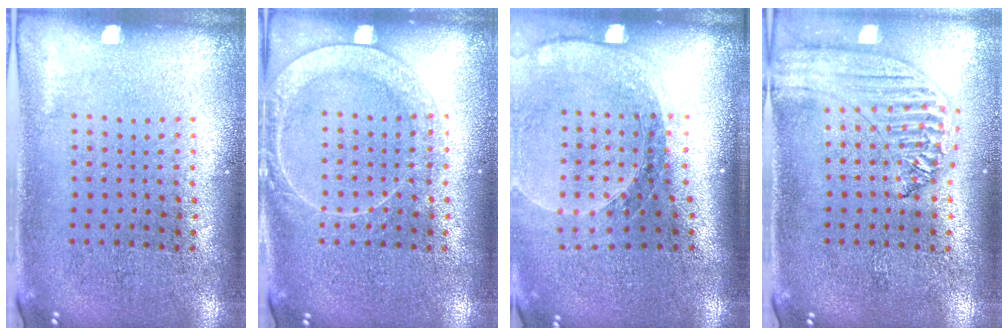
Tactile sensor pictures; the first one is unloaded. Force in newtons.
{"total": 2.3, "press": 2.3, "slide": 0.3}
{"total": 1.8, "press": 1.7, "slide": 0.6}
{"total": 1.4, "press": 1.3, "slide": 0.3}